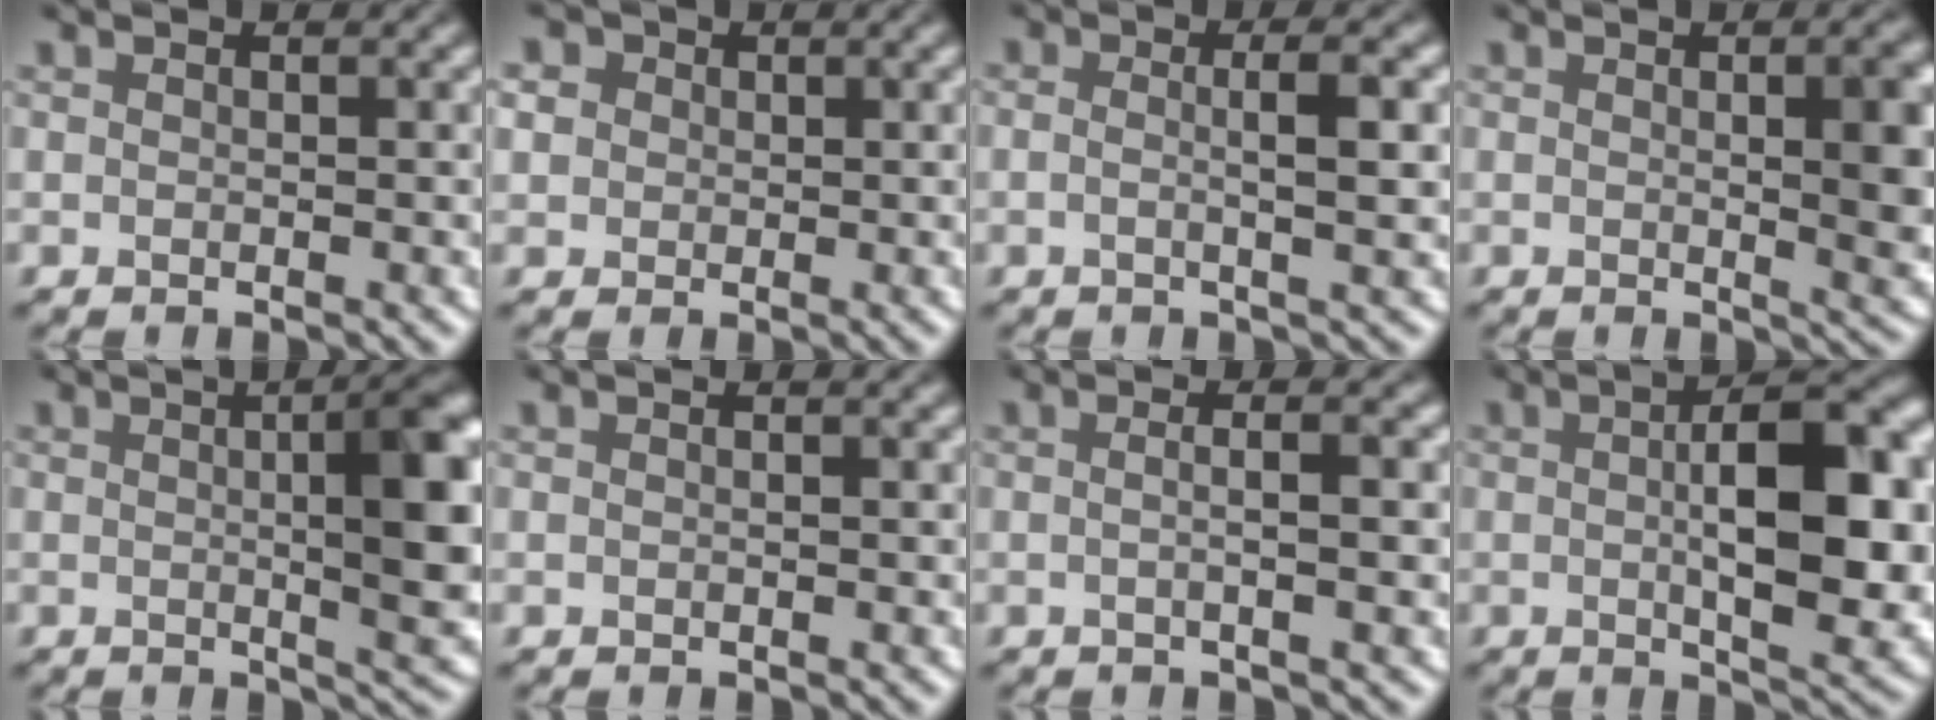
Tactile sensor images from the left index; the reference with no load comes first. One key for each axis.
{"total": 4.7, "fx": 2.0, "fy": 3.7, "fz": 2.0, "tx": -0.051, "ty": 0.021, "tz": 0.018}
{"total": 3.8, "fx": 0.1, "fy": 1.2, "fz": 3.6, "tx": -0.037, "ty": 0.004, "tz": -0.015}
{"total": 7.5, "fx": 0.7, "fy": 2.3, "fz": 7.1, "tx": -0.063, "ty": 0.005, "tz": 0.009}
{"total": 10.3, "fx": 1.0, "fy": 3.0, "fz": 9.8, "tx": -0.088, "ty": 0.017, "tz": 0.009}
{"total": 0.0}
{"total": 4.0, "fx": 0.6, "fy": 1.7, "fz": 3.6, "tx": -0.020, "ty": 0.012, "tz": -0.021}
{"total": 10.5, "fx": 0.6, "fy": 3.5, "fz": 9.9, "tx": -0.139, "ty": 0.000, "tz": 0.010}